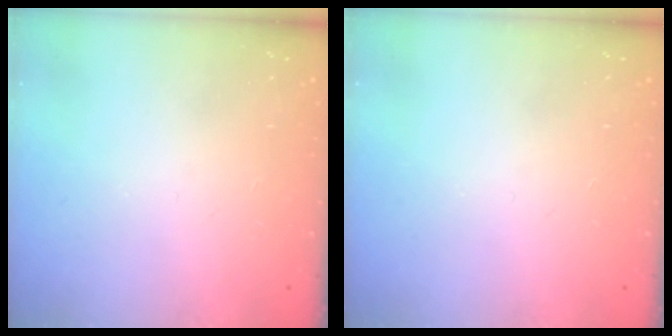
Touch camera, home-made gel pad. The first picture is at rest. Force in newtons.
{"total": 0.0}